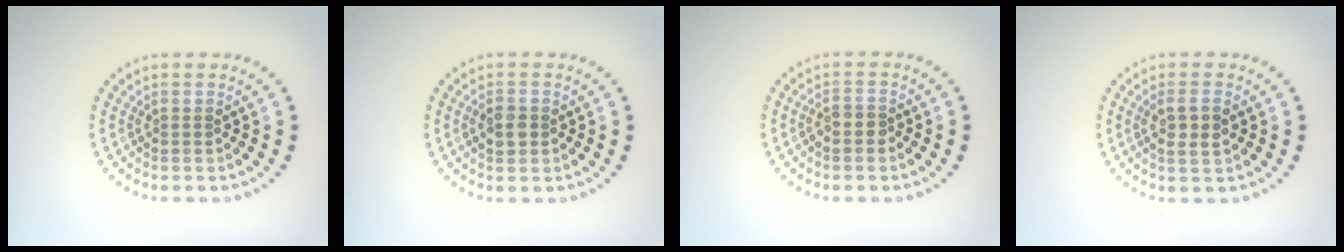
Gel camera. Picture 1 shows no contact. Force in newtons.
{"total": 1.8, "press": 1.7, "slide": 0.2}
{"total": 1.6, "press": 1.5, "slide": 0.6}
{"total": 2.5, "press": 2.4, "slide": 0.5}